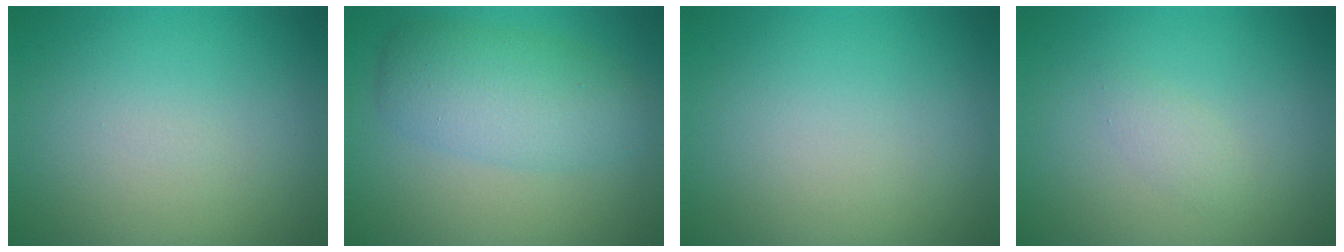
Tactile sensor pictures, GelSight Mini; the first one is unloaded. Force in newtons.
{"total": 5.1, "press": 5.1, "slide": 0.1}
{"total": 0.0}
{"total": 1.1, "press": 1.1, "slide": 0.1}